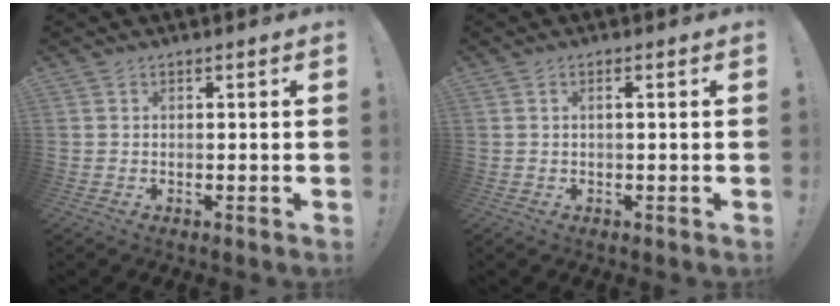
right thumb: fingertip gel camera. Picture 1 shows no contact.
{"total": 1.2, "force": [-0.2, -0.1, 1.1], "torque": [-0.029, 0.003, -0.004]}